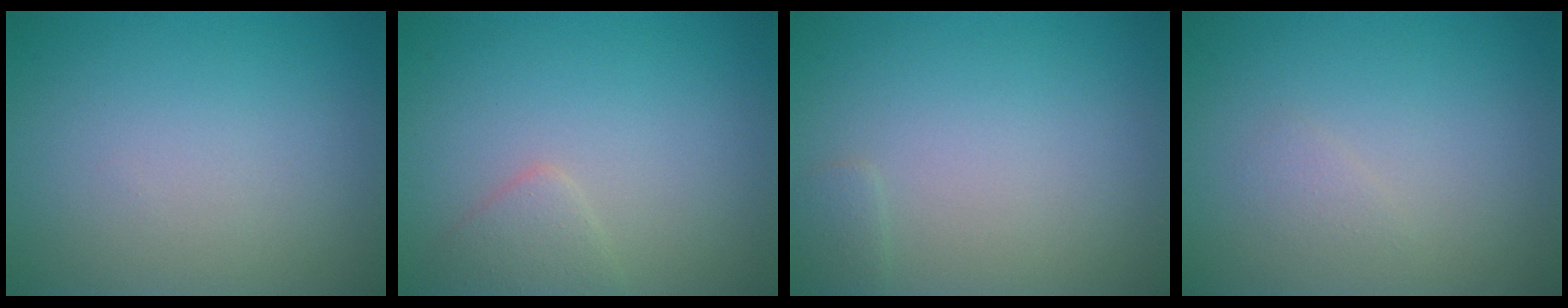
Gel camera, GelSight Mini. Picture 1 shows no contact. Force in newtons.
{"total": 1.6, "press": 1.6, "slide": 0.1}
{"total": 0.8, "press": 0.8, "slide": 0.1}
{"total": 0.8, "press": 0.8, "slide": 0.1}